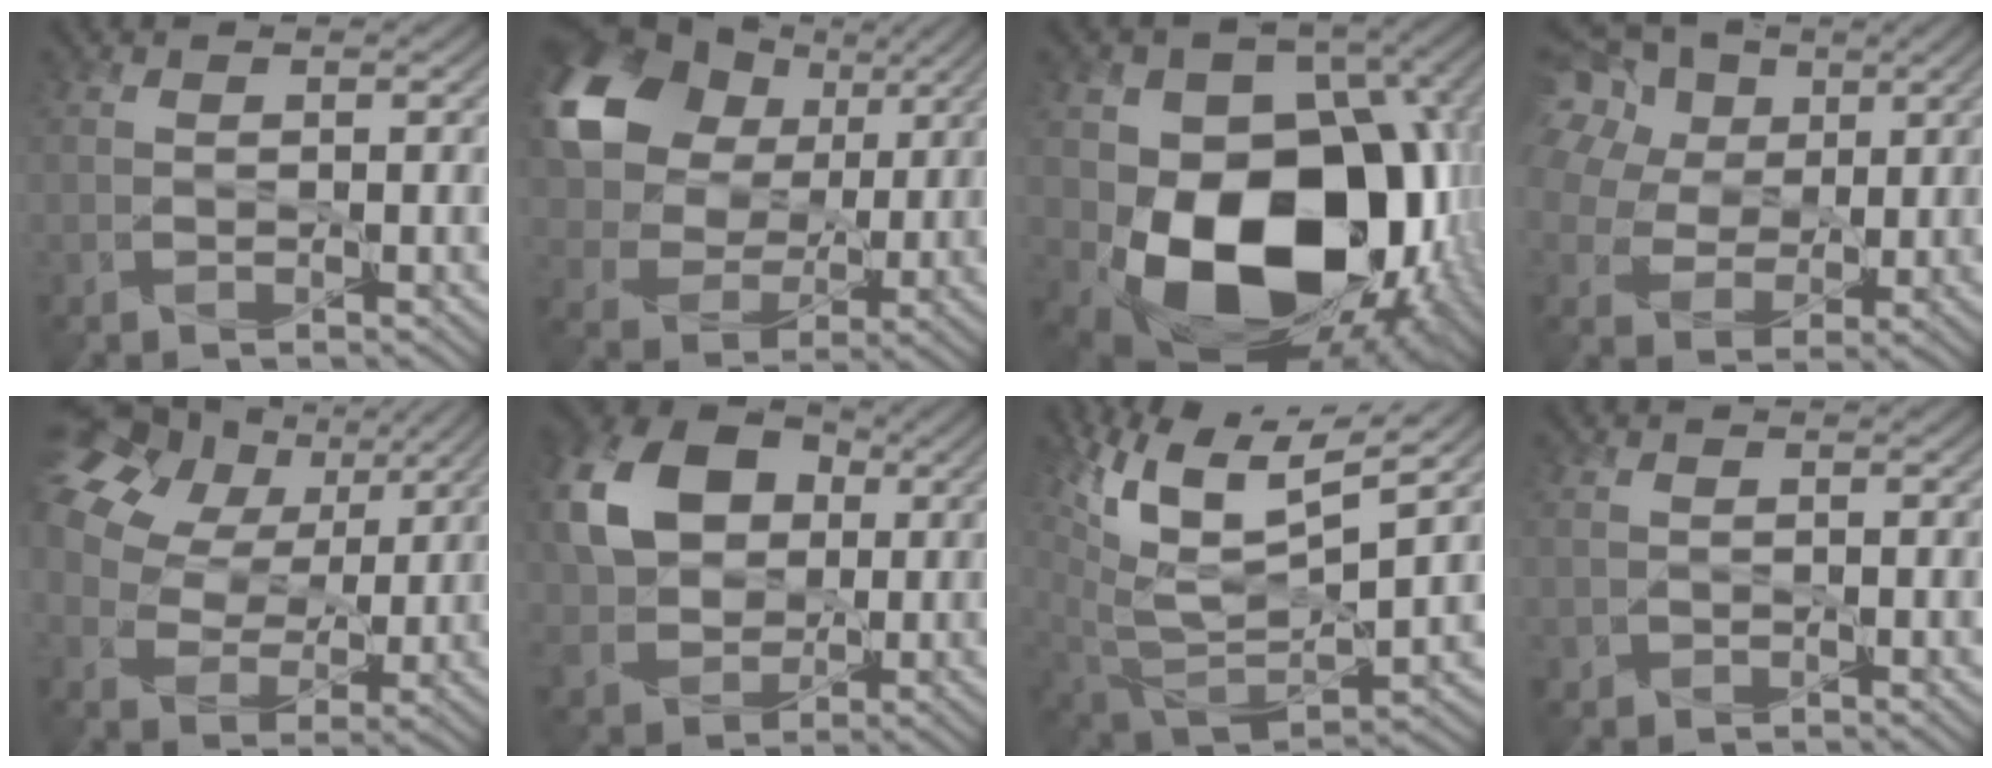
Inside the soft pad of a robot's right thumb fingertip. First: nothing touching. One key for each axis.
{"total": 14.3, "fx": 5.2, "fy": 10.6, "fz": 8.1, "tx": -0.193, "ty": 0.020, "tz": 0.090}
{"total": 17.4, "fx": -2.6, "fy": 12.7, "fz": 11.6, "tx": -0.166, "ty": -0.048, "tz": -0.027}
{"total": 17.9, "fx": 8.0, "fy": 12.9, "fz": 9.4, "tx": -0.278, "ty": 0.048, "tz": 0.164}
{"total": 18.6, "fx": 8.3, "fy": 13.3, "fz": 10.1, "tx": -0.297, "ty": 0.060, "tz": 0.175}
{"total": 12.5, "fx": 2.3, "fy": 9.7, "fz": 7.6, "tx": -0.189, "ty": 0.011, "tz": 0.037}
{"total": 13.6, "fx": 8.2, "fy": 4.7, "fz": 9.8, "tx": -0.245, "ty": 0.010, "tz": 0.152}
{"total": 0.9, "fx": -0.3, "fy": 0.9, "fz": -0.1, "tx": 0.008, "ty": -0.006, "tz": -0.010}